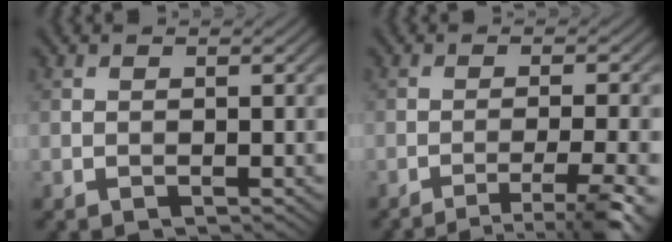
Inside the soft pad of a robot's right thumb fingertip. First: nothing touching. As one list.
[{"total": 6.7, "force": [-4.2, 0.9, 5.2], "torque": [-0.071, 0.009, -0.068]}]